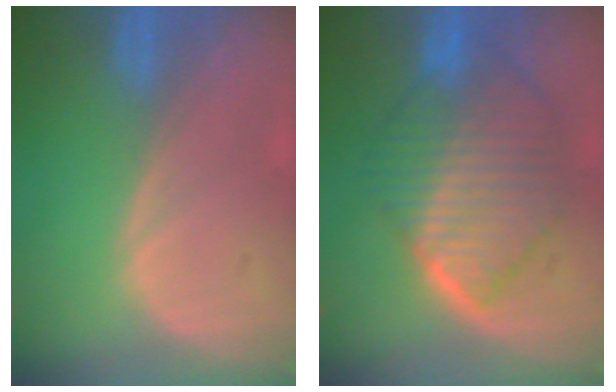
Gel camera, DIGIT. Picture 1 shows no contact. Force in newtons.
{"total": 10.6, "press": 10.5, "slide": 0.9}